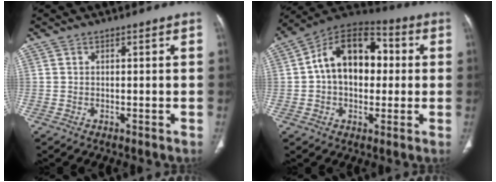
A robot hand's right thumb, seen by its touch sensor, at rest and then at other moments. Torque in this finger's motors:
{"motor_torque": [-0.01, 2.61, 0.57, -0.49, 0.15]}